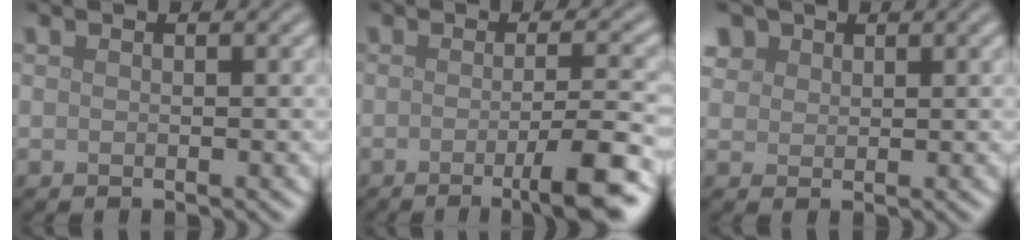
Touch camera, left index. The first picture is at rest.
{"total": 6.1, "force": [-2.1, 1.2, 5.7], "torque": [-0.076, -0.002, -0.036]}
{"total": 2.8, "force": [1.7, 2.1, 0.9], "torque": [-0.031, 0.004, 0.034]}